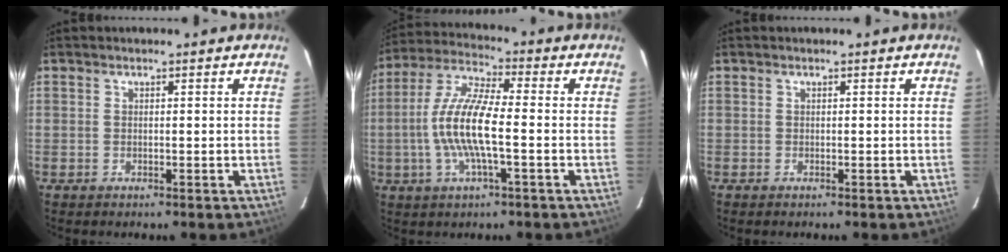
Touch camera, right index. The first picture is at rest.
{"total": 12.4, "force": [-2.1, 2.6, 11.9], "torque": [-0.248, 0.004, -0.045]}
{"total": 0.0}